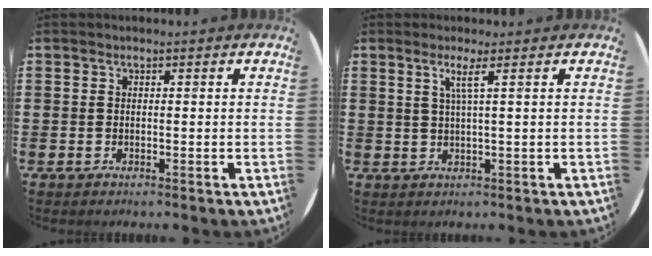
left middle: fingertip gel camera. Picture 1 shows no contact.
{"total": 2.4, "force": [1.1, -0.4, 2.1], "torque": [-0.042, -0.005, 0.016]}